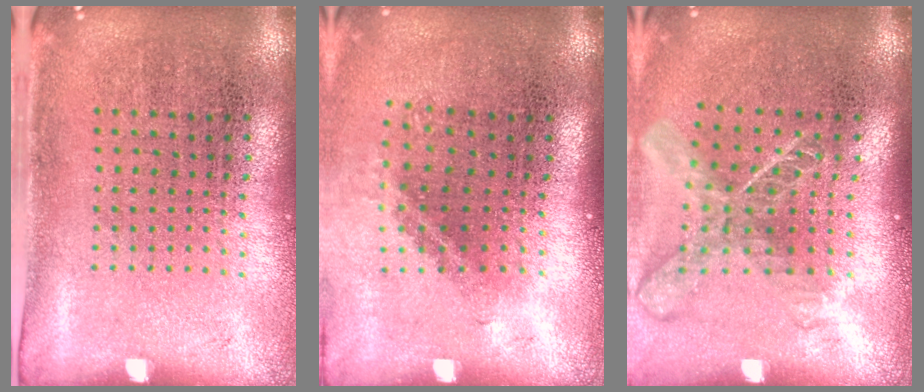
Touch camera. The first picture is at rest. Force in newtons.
{"total": 1.4, "press": 1.0, "slide": 1.1}
{"total": 1.8, "press": 1.4, "slide": 1.2}